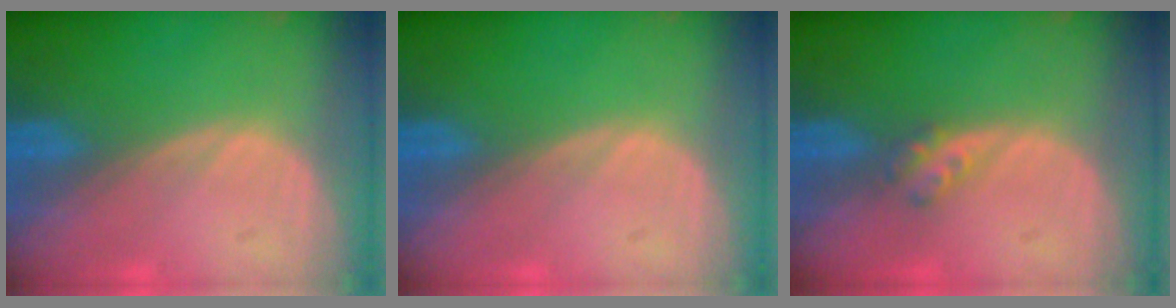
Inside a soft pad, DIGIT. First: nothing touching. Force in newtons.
{"total": 0.0}
{"total": 2.5, "press": 2.1, "slide": 1.4}